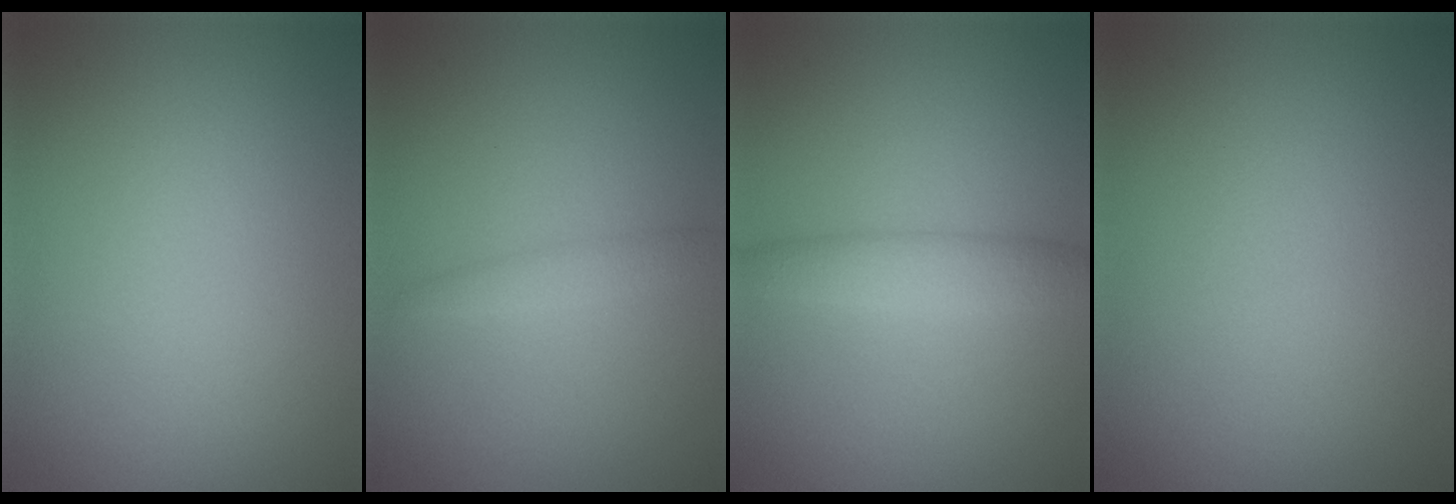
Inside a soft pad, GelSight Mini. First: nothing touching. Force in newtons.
{"total": 1.4, "press": 1.4, "slide": 0.0}
{"total": 2.9, "press": 2.9, "slide": 0.1}
{"total": 0.0}